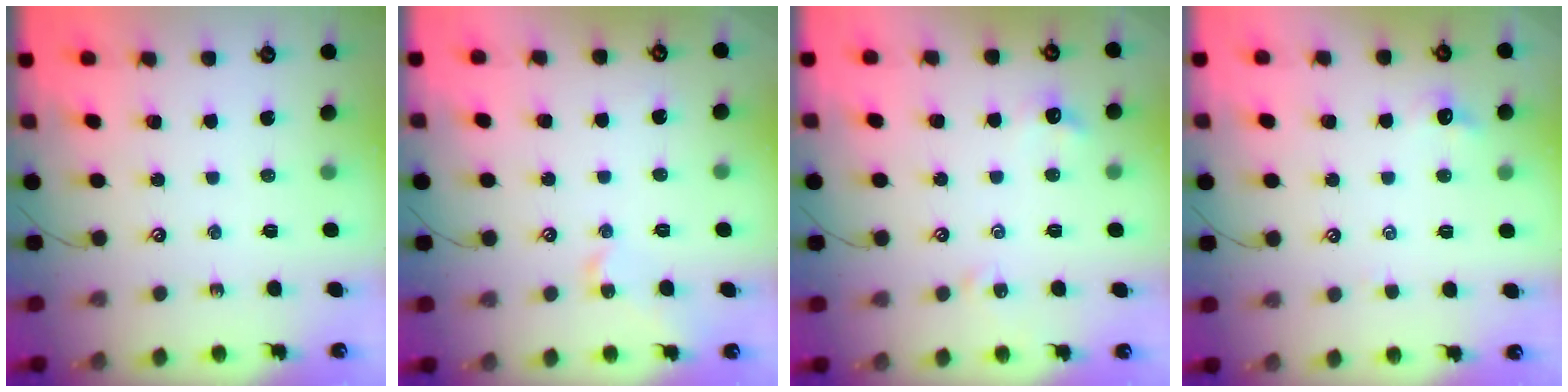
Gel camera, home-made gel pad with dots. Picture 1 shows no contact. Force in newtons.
{"total": 1.6, "press": 1.5, "slide": 0.6}
{"total": 2.3, "press": 2.2, "slide": 0.6}
{"total": 0.7, "press": 0.2, "slide": 0.7}